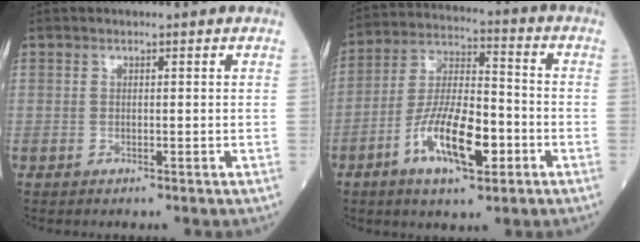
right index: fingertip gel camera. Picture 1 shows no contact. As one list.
[{"total": 12.7, "force": [-5.0, 3.9, 11.0], "torque": [-0.217, 0.002, -0.087]}]